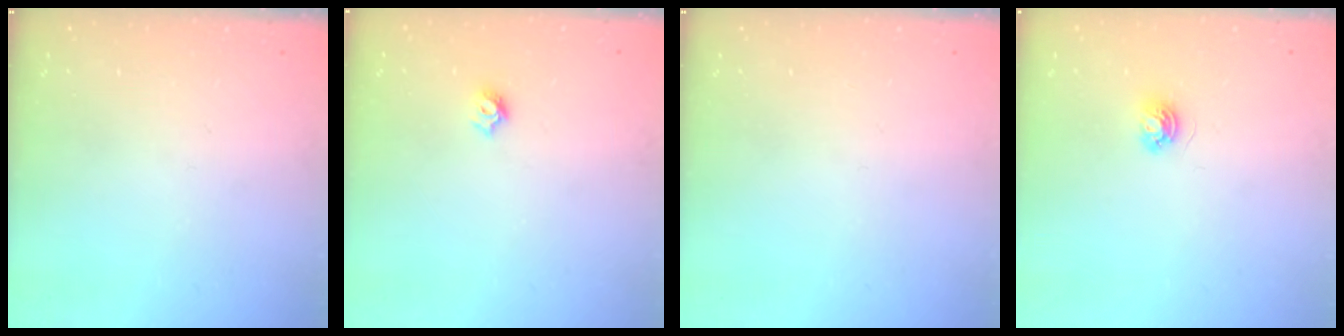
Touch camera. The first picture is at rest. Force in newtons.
{"total": 4.8, "press": 4.8, "slide": 0.6}
{"total": 0.0}
{"total": 3.7, "press": 3.7, "slide": 0.5}